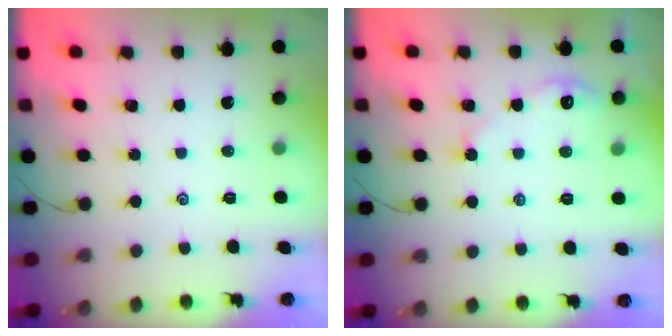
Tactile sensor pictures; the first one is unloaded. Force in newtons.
{"total": 3.6, "press": 3.6, "slide": 0.4}